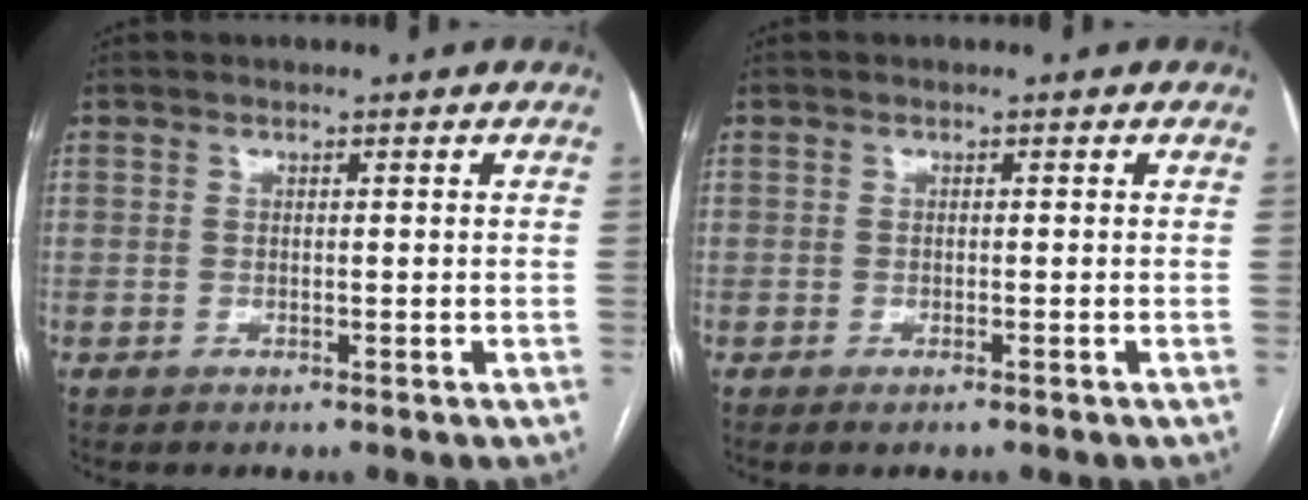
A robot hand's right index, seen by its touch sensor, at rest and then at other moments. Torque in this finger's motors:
{"motor_torque": [0.11, 0.04, -0.01, 0.01]}